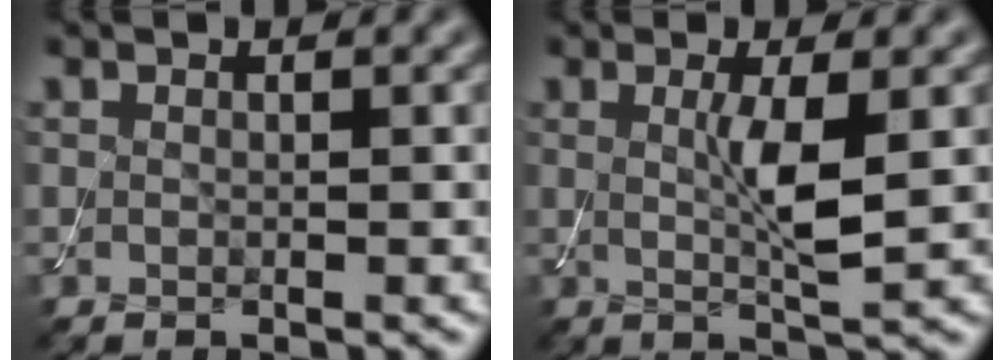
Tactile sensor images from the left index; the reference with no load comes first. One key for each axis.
{"total": 3.6, "fx": 0.4, "fy": 0.6, "fz": 3.5, "tx": -0.070, "ty": -0.008, "tz": 0.009}